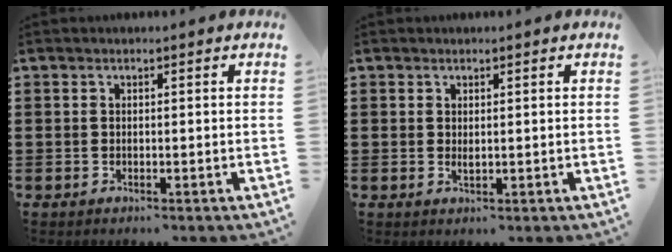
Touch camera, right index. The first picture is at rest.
{"total": 0.9, "force": [0.3, 0.3, 0.8], "torque": [-0.015, 0.003, 0.004]}